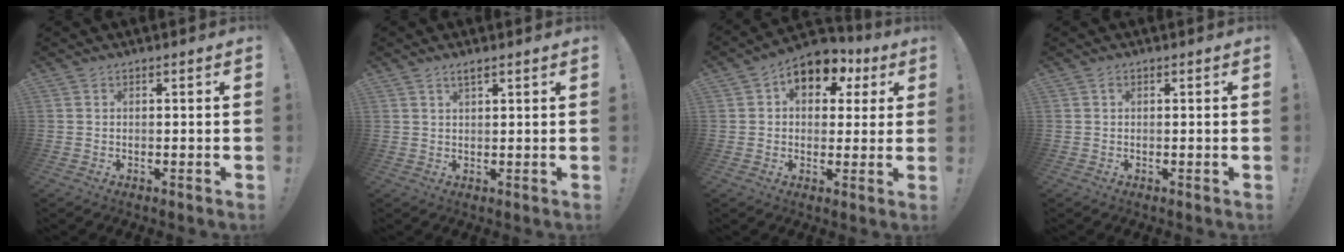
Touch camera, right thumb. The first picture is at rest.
{"total": 2.2, "force": [1.5, 0.5, 1.6], "torque": [-0.025, -0.004, 0.026]}
{"total": 8.9, "force": [3.4, 6.8, 4.7], "torque": [-0.055, -0.012, 0.066]}
{"total": 0.6, "force": [0.0, 0.3, 0.4], "torque": [-0.009, 0.004, -0.001]}